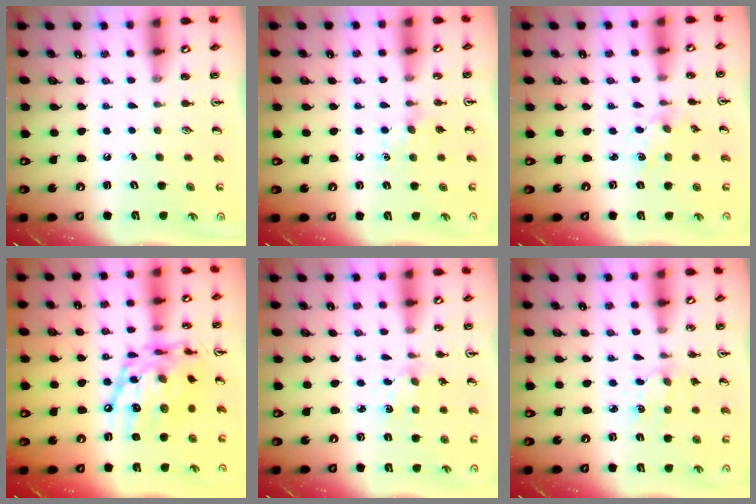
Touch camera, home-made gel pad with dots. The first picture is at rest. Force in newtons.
{"total": 5.2, "press": 5.1, "slide": 0.9}
{"total": 2.0, "press": 2.0, "slide": 0.3}
{"total": 18.0, "press": 17.9, "slide": 1.5}
{"total": 2.0, "press": 2.0, "slide": 0.3}
{"total": 4.1, "press": 4.1, "slide": 0.6}